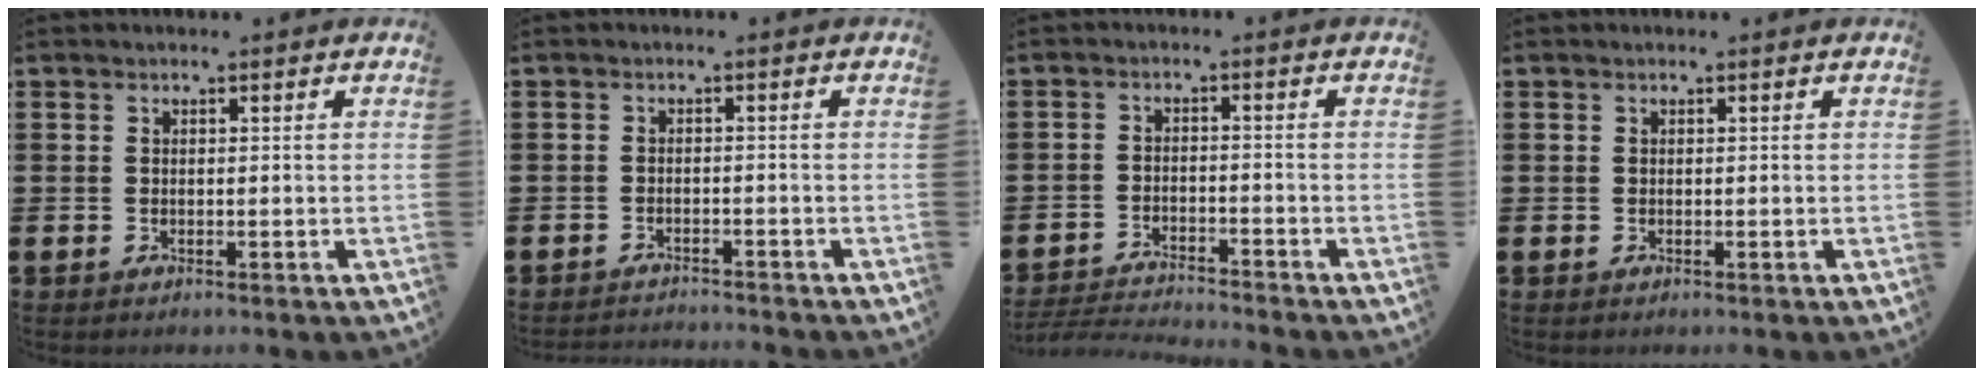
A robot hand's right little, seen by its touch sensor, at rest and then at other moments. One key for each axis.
{"total": 1.3, "fx": -1.3, "fy": -0.1, "fz": -0.2, "tx": -0.001, "ty": 0.005, "tz": -0.026}
{"total": 2.8, "fx": -2.8, "fy": -0.1, "fz": 0.1, "tx": -0.003, "ty": 0.003, "tz": -0.059}
{"total": 0.0}